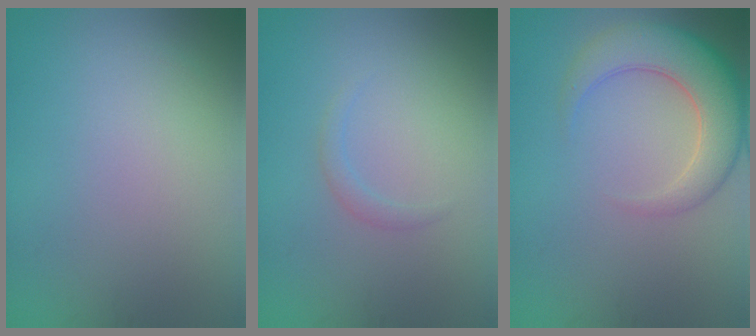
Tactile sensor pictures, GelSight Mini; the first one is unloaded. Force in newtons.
{"total": 0.9, "press": 0.9, "slide": 0.1}
{"total": 6.0, "press": 6.0, "slide": 0.5}